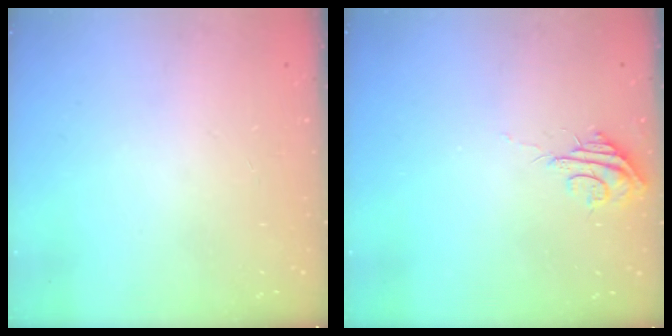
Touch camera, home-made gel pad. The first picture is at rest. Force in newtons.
{"total": 6.0, "press": 6.0, "slide": 0.5}